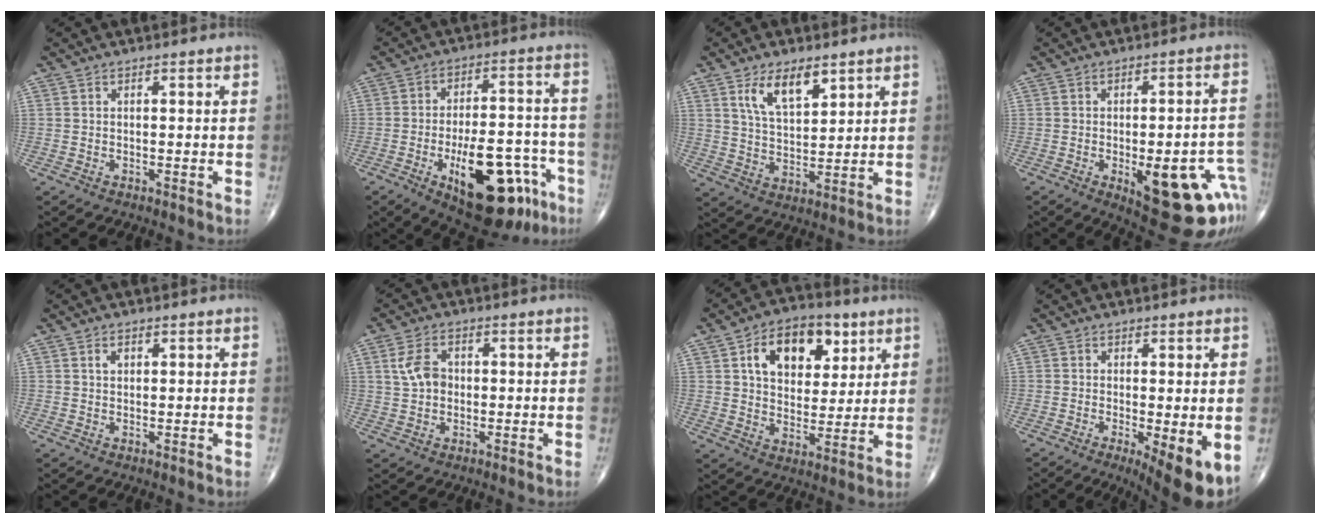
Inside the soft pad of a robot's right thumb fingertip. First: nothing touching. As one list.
[{"total": 21.1, "force": [-9.3, 9.3, 16.5], "torque": [-0.201, 0.044, -0.119]}, {"total": 9.0, "force": [5.1, 4.1, 6.2], "torque": [-0.094, -0.028, 0.098]}, {"total": 19.4, "force": [-6.8, 7.5, 16.5], "torque": [-0.137, 0.025, -0.065]}, {"total": 1.8, "force": [0.8, 1.2, 1.1], "torque": [-0.013, -0.001, 0.013]}, {"total": 5.3, "force": [0.7, 3.8, 3.6], "torque": [-0.065, 0.005, 0.011]}, {"total": 15.1, "force": [6.1, 9.7, 9.9], "torque": [-0.109, -0.012, 0.100]}, {"total": 7.8, "force": [-2.1, 2.1, 7.2], "torque": [-0.102, -0.022, -0.030]}]